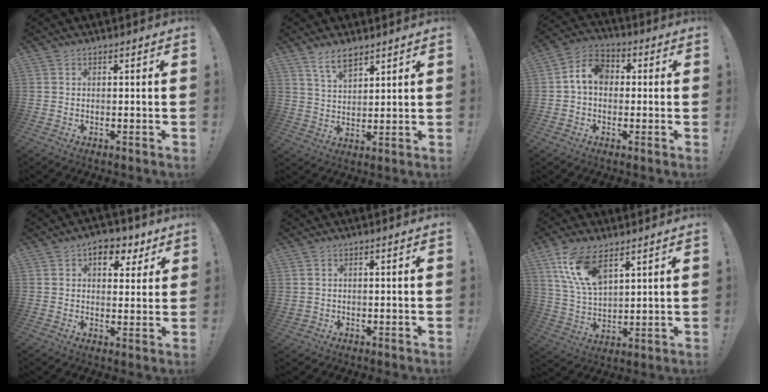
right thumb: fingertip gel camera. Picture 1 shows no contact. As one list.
[{"total": 7.3, "force": [5.6, 2.9, 3.7], "torque": [-0.072, -0.025, 0.103]}, {"total": 8.3, "force": [0.7, 6.1, 5.6], "torque": [-0.109, 0.016, 0.019]}, {"total": 7.6, "force": [3.9, 5.0, 4.2], "torque": [-0.040, -0.019, 0.066]}, {"total": 1.6, "force": [0.5, 1.5, 0.4], "torque": [-0.010, 0.001, 0.011]}, {"total": 13.1, "force": [8.0, 6.0, 8.5], "torque": [-0.179, -0.025, 0.151]}]